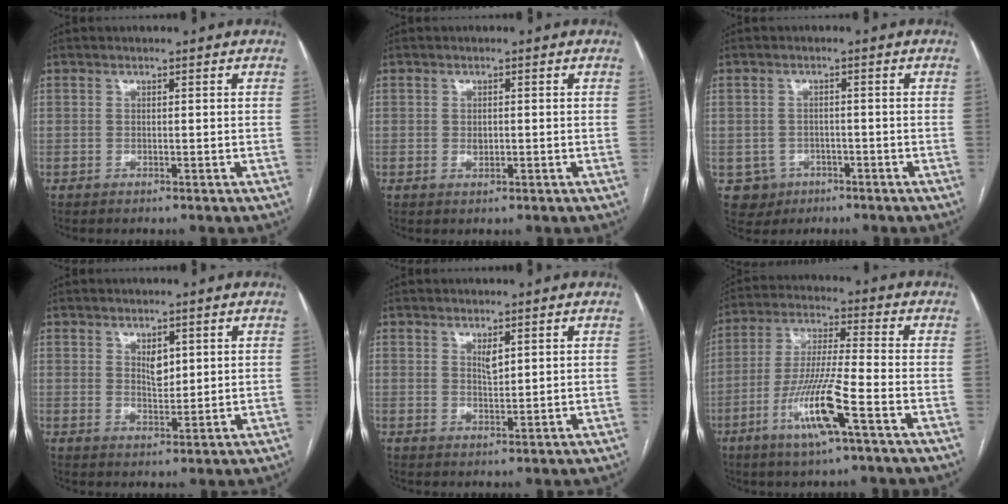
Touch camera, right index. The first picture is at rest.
{"total": 1.3, "force": [0.0, 0.8, 1.0], "torque": [-0.017, -0.001, 0.003]}
{"total": 4.2, "force": [-1.5, 3.9, 0.1], "torque": [0.003, 0.011, -0.017]}
{"total": 3.0, "force": [1.3, 1.6, 2.2], "torque": [-0.037, -0.004, 0.026]}
{"total": 2.0, "force": [1.1, 0.7, 1.5], "torque": [-0.028, -0.004, 0.024]}
{"total": 11.6, "force": [-5.1, 0.2, 10.5], "torque": [-0.207, -0.012, -0.099]}